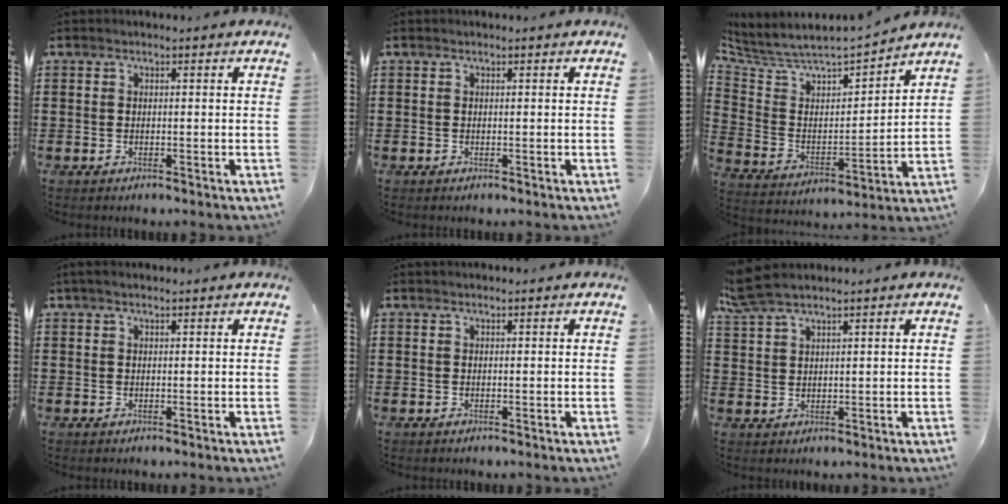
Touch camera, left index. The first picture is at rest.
{"total": 0.0}
{"total": 4.9, "force": [4.5, 1.4, 1.2], "torque": [-0.054, -0.043, 0.069]}
{"total": 1.0, "force": [0.6, 0.2, 0.7], "torque": [-0.014, 0.002, 0.012]}
{"total": 0.0}
{"total": 4.5, "force": [3.6, 0.8, 2.5], "torque": [-0.060, 0.000, 0.068]}